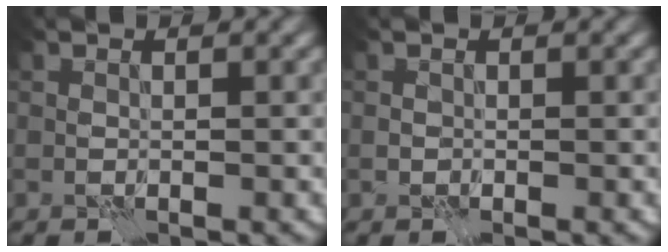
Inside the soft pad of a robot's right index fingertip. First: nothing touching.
{"total": 0.6, "force": [-0.3, 0.5, 0.1], "torque": [0.002, -0.001, -0.007]}